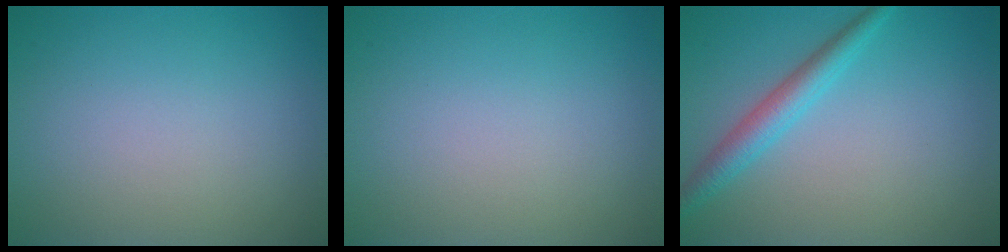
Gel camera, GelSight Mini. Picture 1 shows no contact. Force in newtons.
{"total": 0.0}
{"total": 2.9, "press": 2.9, "slide": 0.1}